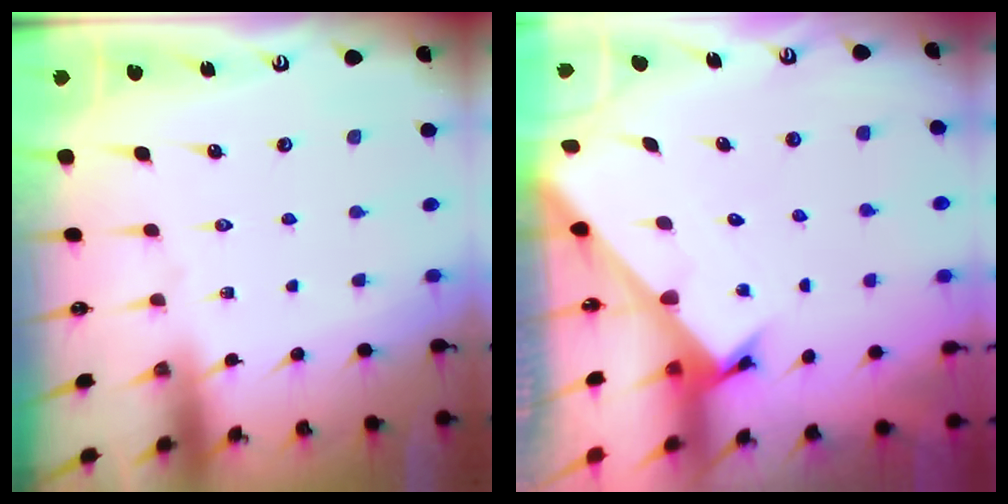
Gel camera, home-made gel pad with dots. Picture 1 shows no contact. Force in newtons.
{"total": 2.5, "press": 2.5, "slide": 0.3}